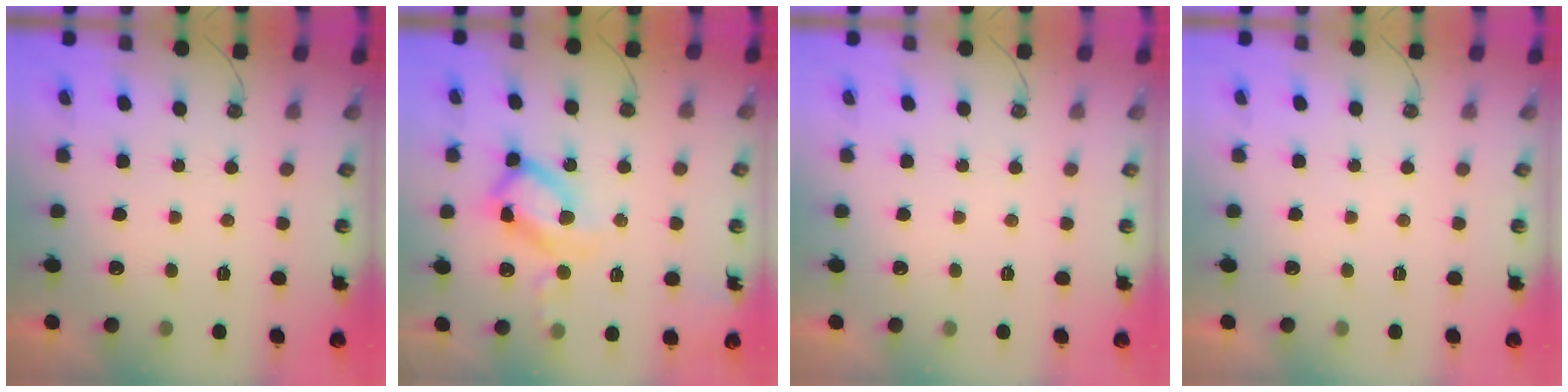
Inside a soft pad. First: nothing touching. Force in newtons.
{"total": 15.2, "press": 15.2, "slide": 1.3}
{"total": 0.0}
{"total": 0.0}